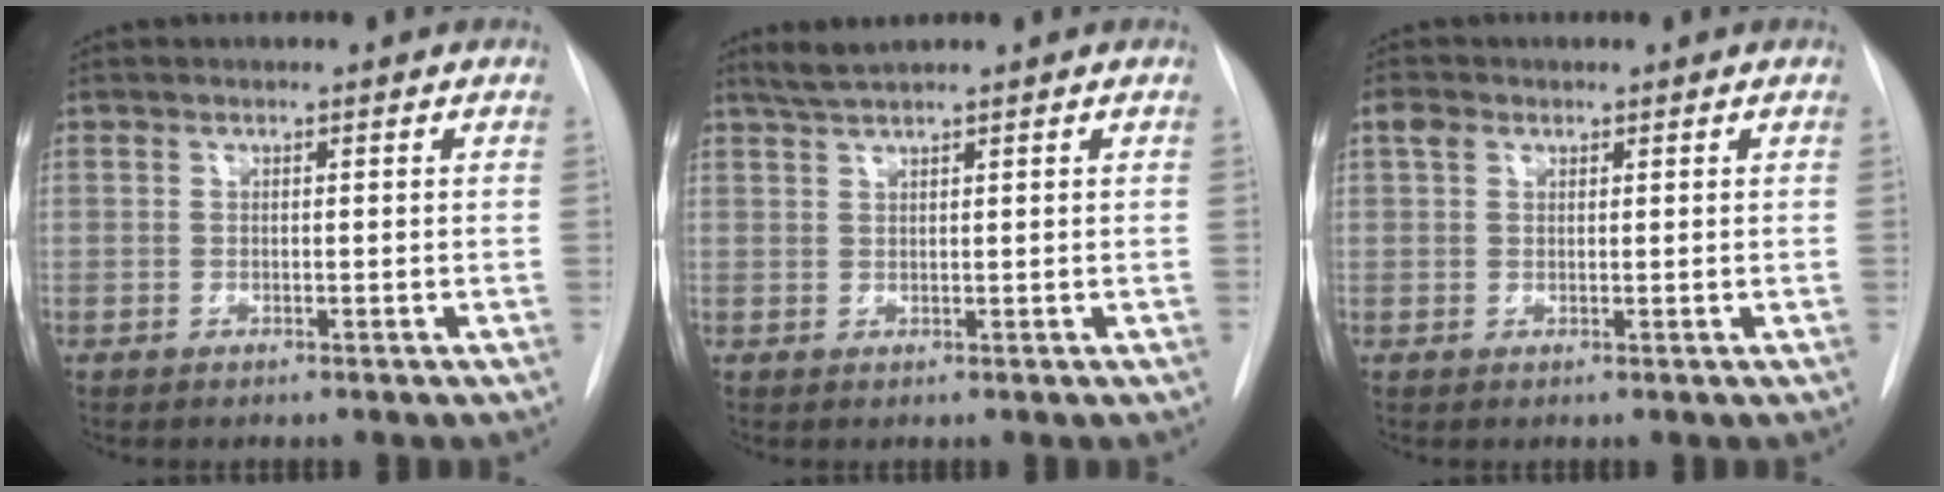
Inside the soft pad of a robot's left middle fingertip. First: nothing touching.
{"total": 2.4, "force": [2.1, -0.5, 1.0], "torque": [-0.025, 0.007, 0.045]}
{"total": 2.0, "force": [1.1, 1.4, 0.8], "torque": [-0.017, 0.012, 0.017]}